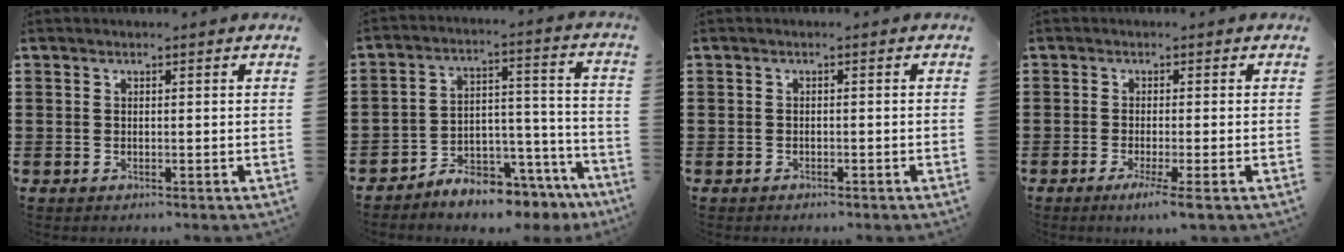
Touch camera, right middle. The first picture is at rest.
{"total": 6.8, "force": [-6.6, 1.2, 1.1], "torque": [-0.013, 0.019, -0.125]}
{"total": 0.6, "force": [-0.5, 0.2, 0.1], "torque": [-0.003, -0.001, -0.011]}
{"total": 2.9, "force": [-1.6, -0.3, 2.3], "torque": [-0.038, -0.011, -0.026]}